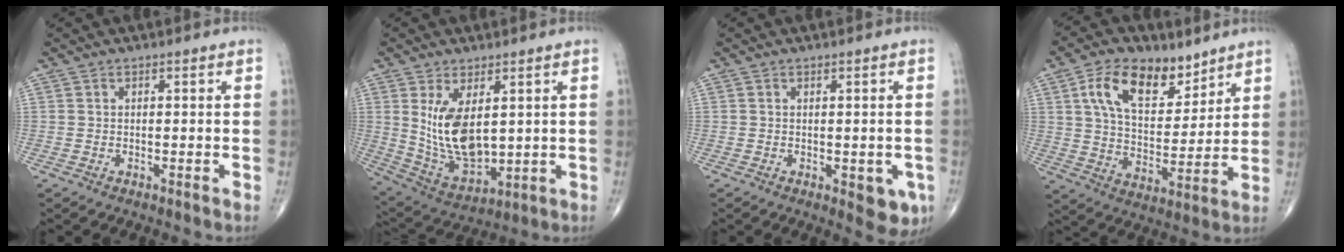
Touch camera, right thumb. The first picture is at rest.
{"total": 12.7, "force": [2.6, 6.7, 10.6], "torque": [-0.181, -0.023, 0.072]}
{"total": 5.1, "force": [-1.5, 2.4, 4.2], "torque": [-0.029, -0.005, -0.013]}
{"total": 14.6, "force": [7.9, 8.3, 9.1], "torque": [-0.126, -0.036, 0.145]}